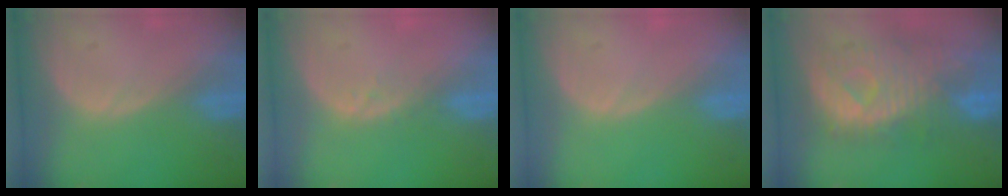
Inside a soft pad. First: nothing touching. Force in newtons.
{"total": 1.3, "press": 1.3, "slide": 0.2}
{"total": 0.0}
{"total": 10.9, "press": 9.6, "slide": 5.2}